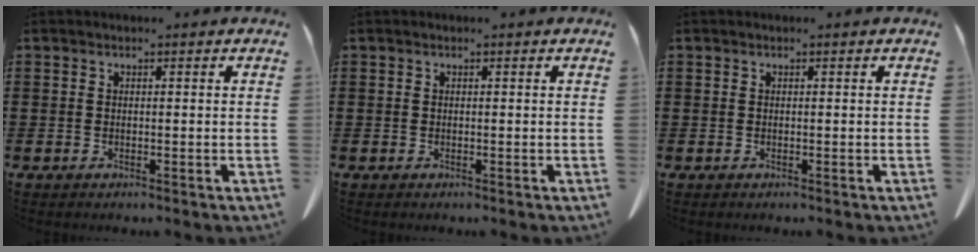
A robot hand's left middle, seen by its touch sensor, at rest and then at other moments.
{"total": 0.0}
{"total": 0.0}